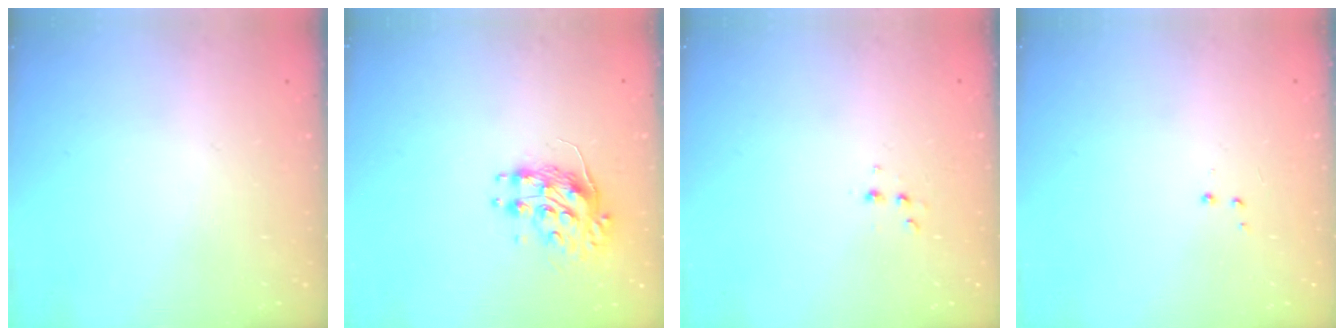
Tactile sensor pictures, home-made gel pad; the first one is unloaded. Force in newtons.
{"total": 8.2, "press": 8.2, "slide": 0.3}
{"total": 2.6, "press": 2.5, "slide": 0.8}
{"total": 2.9, "press": 2.8, "slide": 0.7}